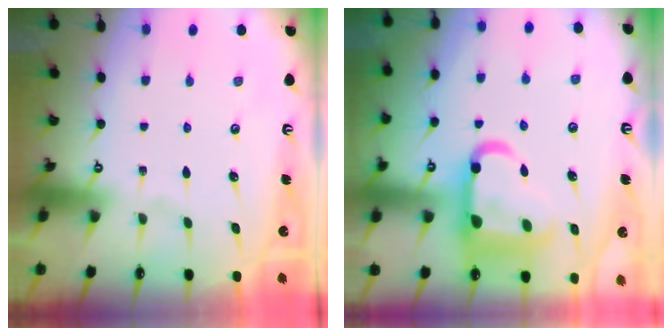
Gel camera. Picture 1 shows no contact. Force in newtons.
{"total": 15.1, "press": 15.0, "slide": 1.9}